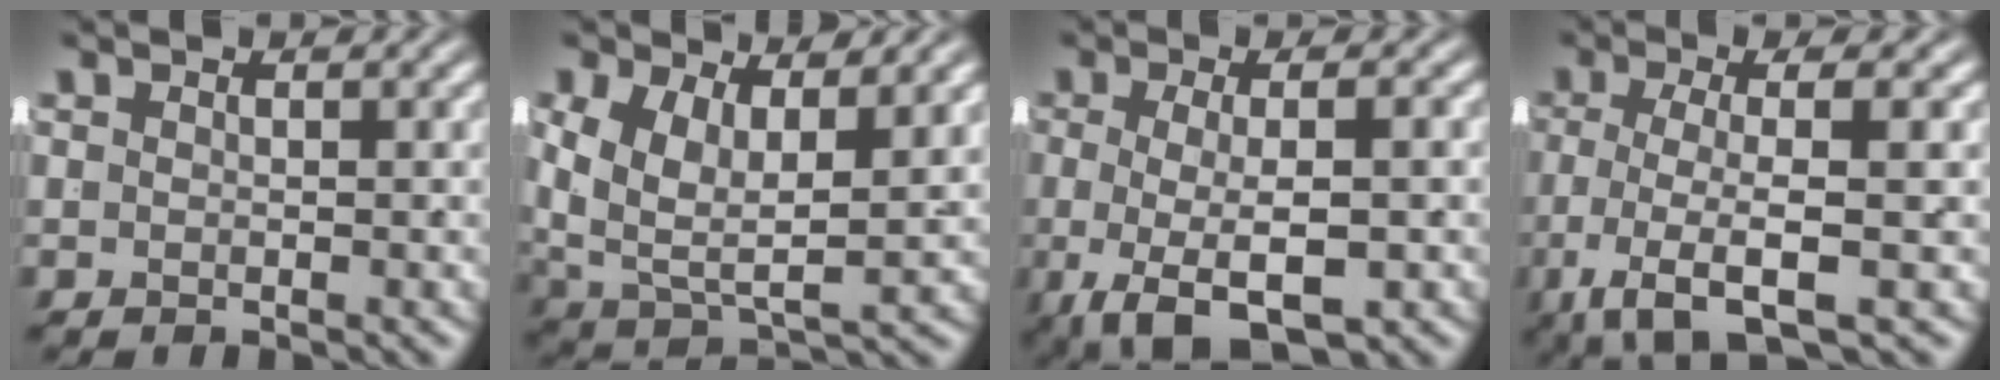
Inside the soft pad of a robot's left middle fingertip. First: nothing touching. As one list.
[{"total": 6.4, "force": [0.9, 4.4, 4.6], "torque": [-0.113, -0.033, 0.033]}, {"total": 7.2, "force": [-3.5, 2.4, 5.7], "torque": [-0.111, -0.032, -0.033]}, {"total": 6.6, "force": [-2.9, 2.5, 5.4], "torque": [-0.126, -0.034, -0.029]}]